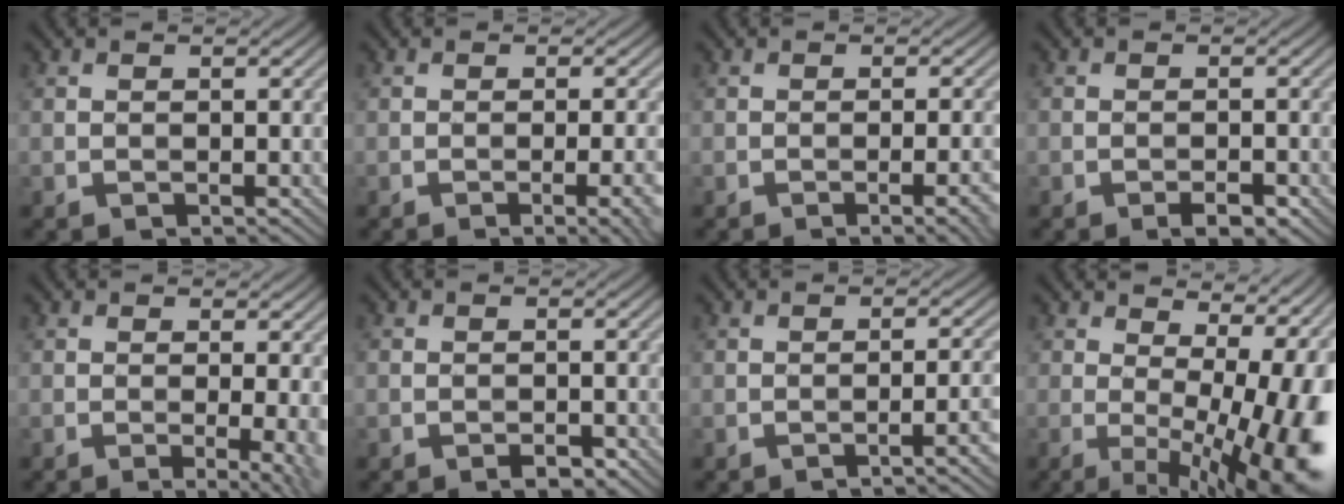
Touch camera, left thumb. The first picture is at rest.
{"total": 5.2, "force": [-1.7, 1.4, 4.7], "torque": [-0.055, 0.004, -0.019]}
{"total": 4.3, "force": [-1.6, 1.0, 3.9], "torque": [-0.045, 0.009, -0.022]}
{"total": 2.1, "force": [-1.3, 0.7, 1.4], "torque": [-0.018, 0.001, -0.020]}
{"total": 4.9, "force": [-0.7, 1.1, 4.8], "torque": [-0.070, -0.007, -0.008]}
{"total": 1.7, "force": [-1.1, 0.7, 1.0], "torque": [-0.011, 0.000, -0.017]}
{"total": 4.1, "force": [-1.9, 0.7, 3.6], "torque": [-0.037, 0.015, -0.036]}
{"total": 15.0, "force": [0.6, 6.2, 13.7], "torque": [-0.152, 0.013, 0.016]}